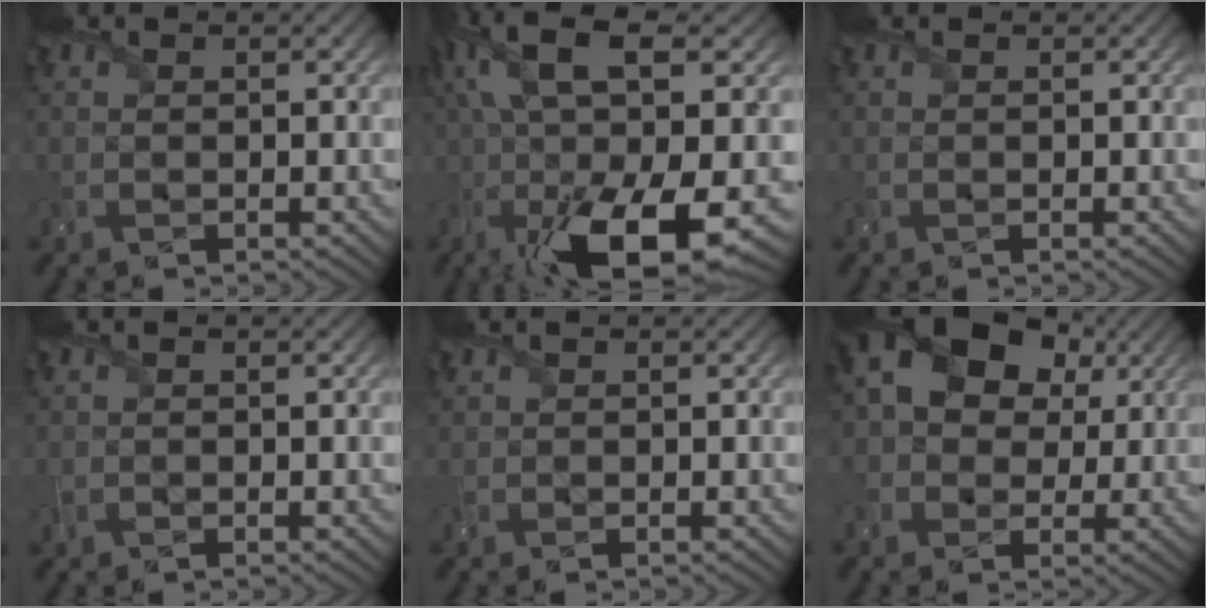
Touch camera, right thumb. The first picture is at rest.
{"total": 18.6, "force": [-0.1, 6.7, 17.4], "torque": [-0.348, 0.008, 0.012]}
{"total": 0.0}
{"total": 0.8, "force": [-0.1, 0.5, 0.6], "torque": [-0.016, 0.000, -0.002]}
{"total": 0.5, "force": [0.5, 0.1, 0.1], "torque": [-0.001, 0.006, 0.009]}
{"total": 13.2, "force": [4.1, 9.5, 8.2], "torque": [-0.164, 0.028, 0.061]}